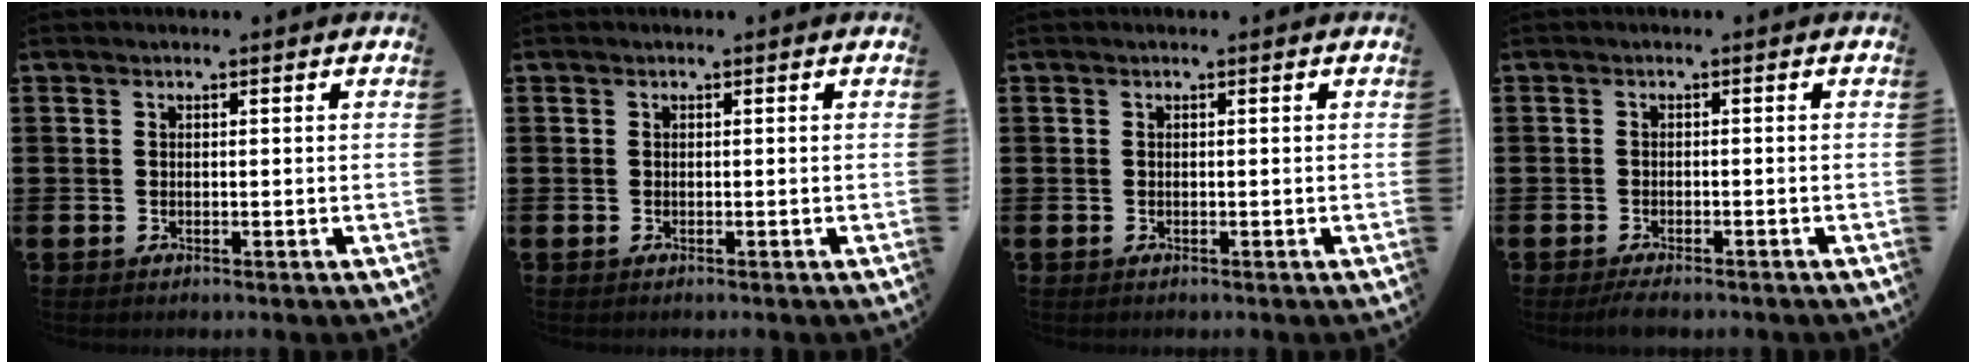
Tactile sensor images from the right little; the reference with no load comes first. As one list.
[{"total": 0.0}, {"total": 0.0}, {"total": 1.4, "force": [-1.2, 0.2, 0.7], "torque": [-0.013, 0.002, -0.023]}]